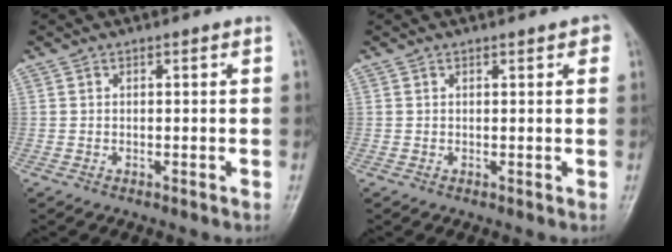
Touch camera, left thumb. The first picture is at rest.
{"total": 1.6, "force": [0.9, 0.7, 1.1], "torque": [-0.007, 0.000, 0.011]}